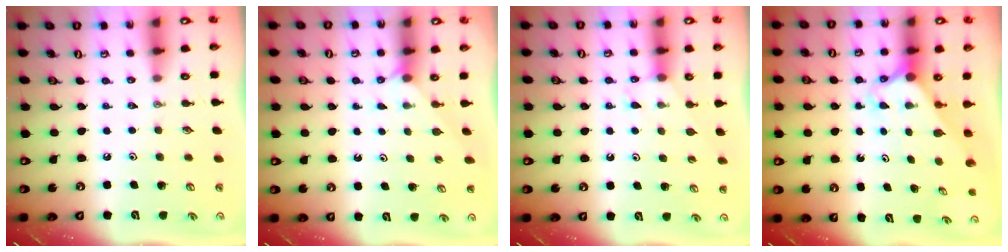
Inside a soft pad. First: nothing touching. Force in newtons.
{"total": 3.0, "press": 2.9, "slide": 0.3}
{"total": 5.0, "press": 4.9, "slide": 0.6}
{"total": 2.6, "press": 2.6, "slide": 0.1}